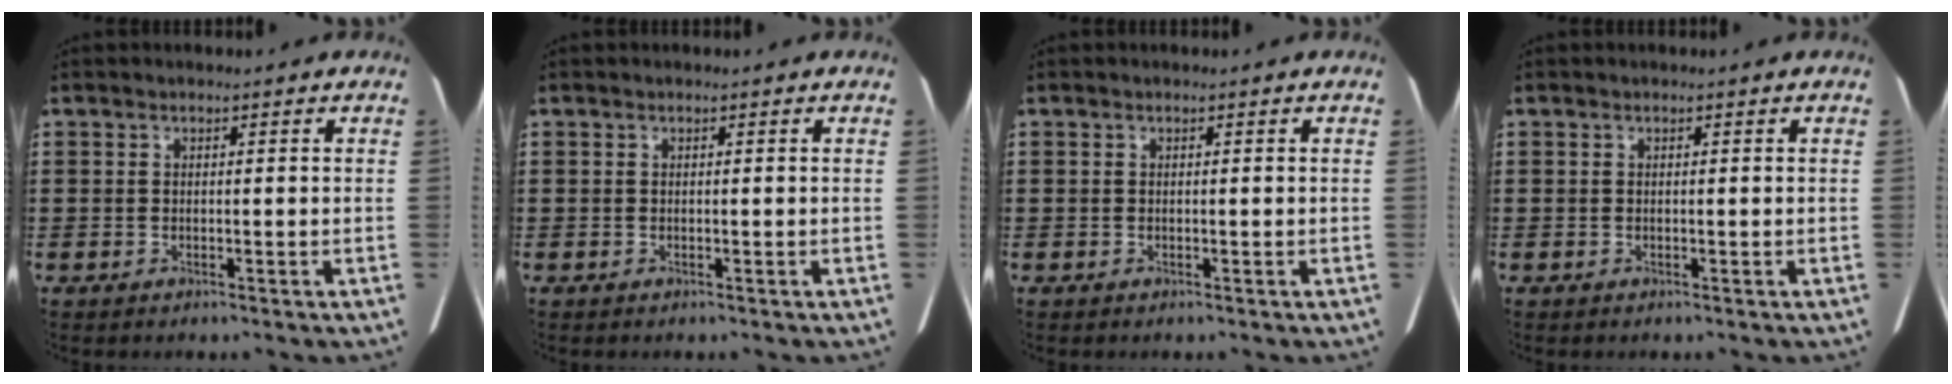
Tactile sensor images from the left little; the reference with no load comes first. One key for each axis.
{"total": 0.0}
{"total": 0.0}
{"total": 0.0}